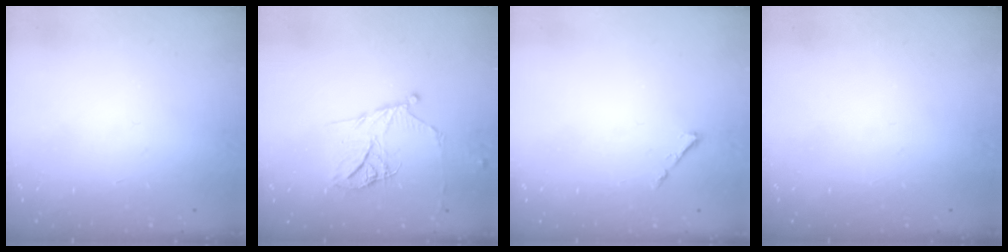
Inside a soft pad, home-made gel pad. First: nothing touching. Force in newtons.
{"total": 13.1, "press": 13.1, "slide": 1.0}
{"total": 3.2, "press": 3.1, "slide": 0.5}
{"total": 0.0}